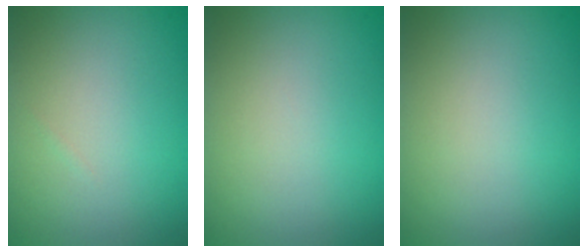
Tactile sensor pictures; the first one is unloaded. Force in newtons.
{"total": 0.0}
{"total": 0.0}